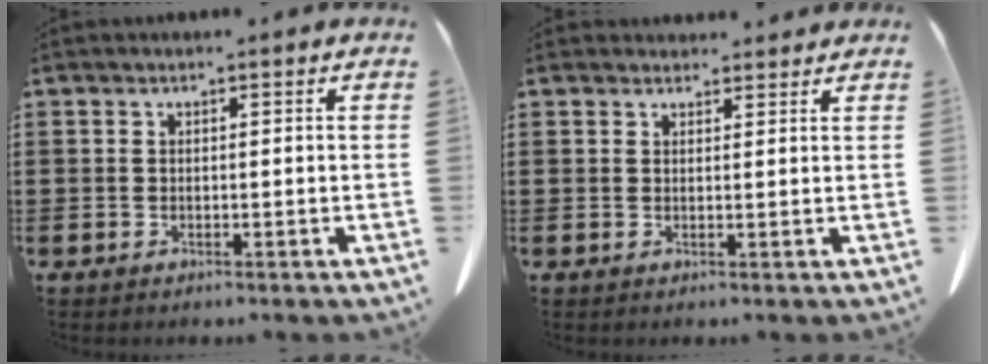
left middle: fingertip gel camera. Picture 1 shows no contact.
{"total": 1.8, "force": [1.7, 0.5, 0.1], "torque": [0.002, -0.001, 0.032]}